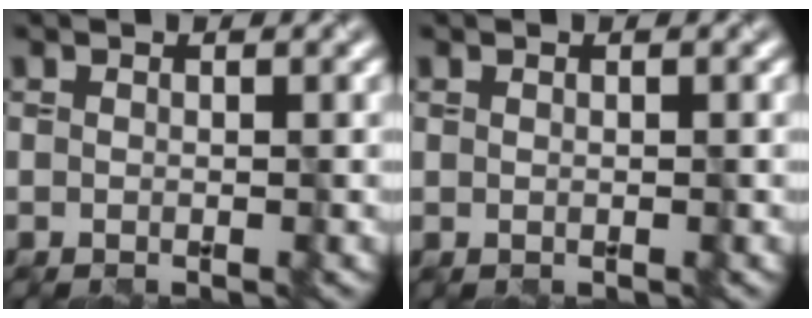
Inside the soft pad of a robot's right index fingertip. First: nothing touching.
{"total": 0.5, "force": [0.3, 0.3, 0.3], "torque": [0.003, -0.002, 0.001]}